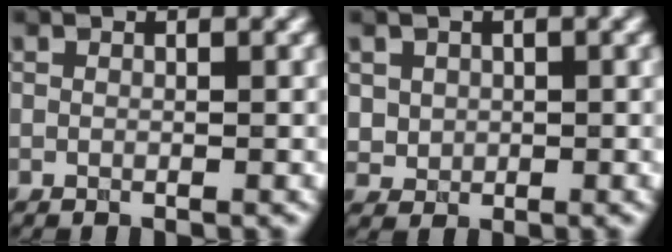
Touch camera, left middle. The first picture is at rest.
{"total": 1.7, "force": [0.4, 1.6, 0.4], "torque": [-0.008, -0.009, 0.021]}